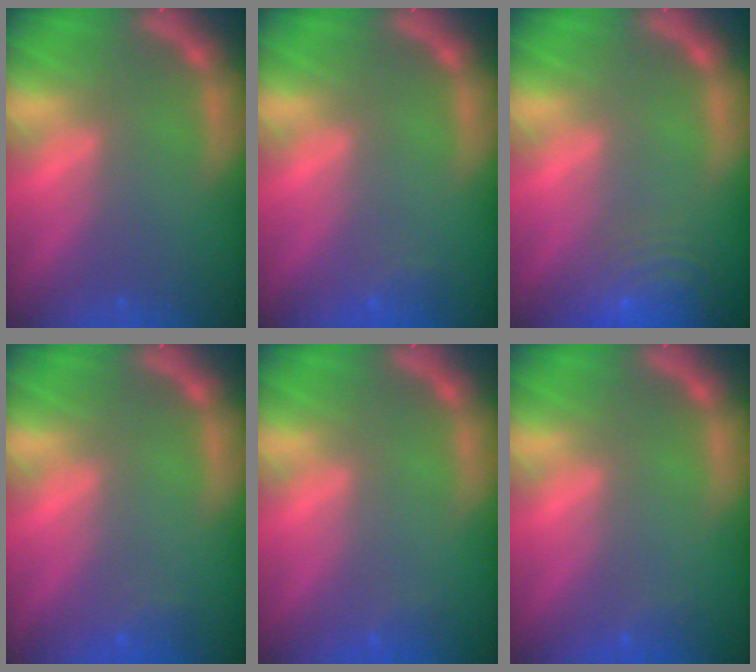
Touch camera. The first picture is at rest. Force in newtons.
{"total": 1.4}
{"total": 8.5}
{"total": 1.4}
{"total": 0.9}
{"total": 0.9}